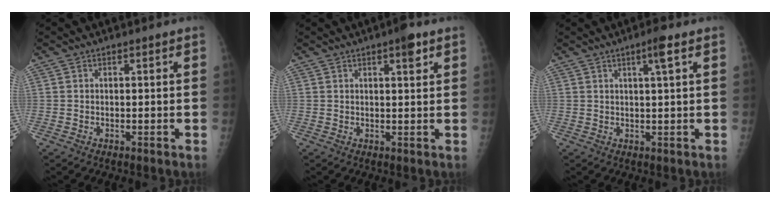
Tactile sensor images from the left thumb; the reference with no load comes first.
{"total": 3.2, "force": [1.8, 0.9, 2.5], "torque": [-0.029, -0.006, 0.022]}
{"total": 3.3, "force": [1.5, 0.0, 2.9], "torque": [-0.050, -0.004, 0.026]}